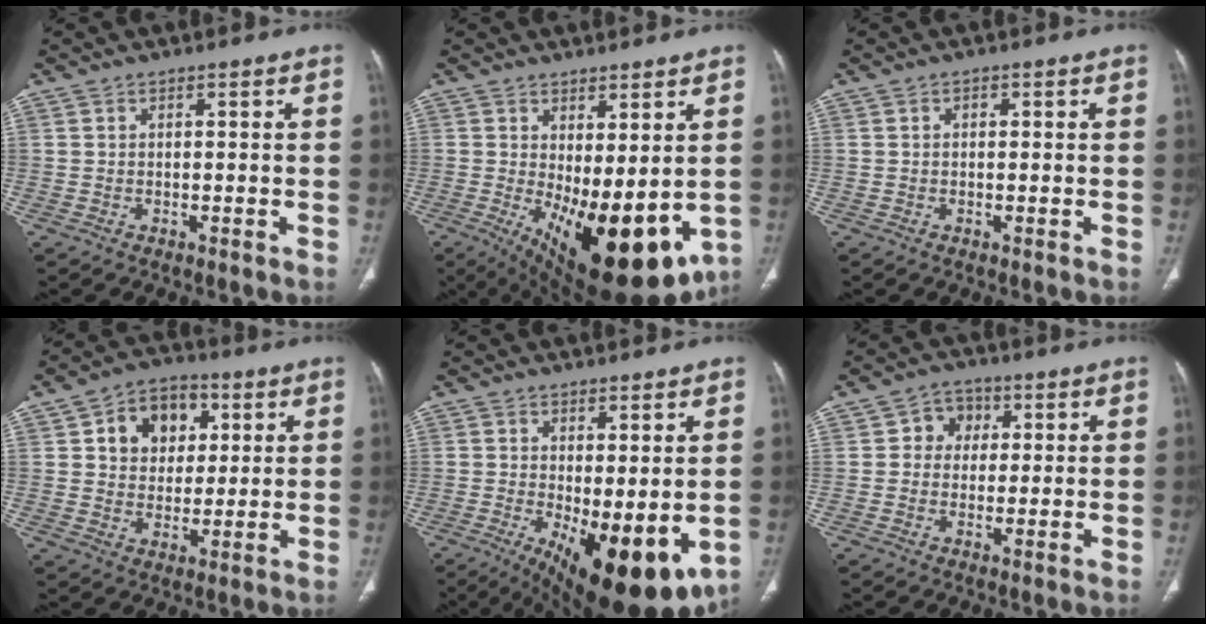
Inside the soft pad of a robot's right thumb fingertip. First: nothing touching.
{"total": 18.9, "force": [-3.1, 8.0, 16.9], "torque": [-0.230, -0.028, -0.015]}
{"total": 0.9, "force": [0.2, 0.6, 0.6], "torque": [-0.006, 0.002, 0.002]}
{"total": 10.8, "force": [3.5, 8.3, 5.9], "torque": [-0.048, -0.004, 0.056]}
{"total": 16.4, "force": [-4.1, 6.6, 14.5], "torque": [-0.194, -0.026, -0.037]}
{"total": 5.0, "force": [1.0, 4.4, 2.0], "torque": [0.002, 0.007, 0.008]}